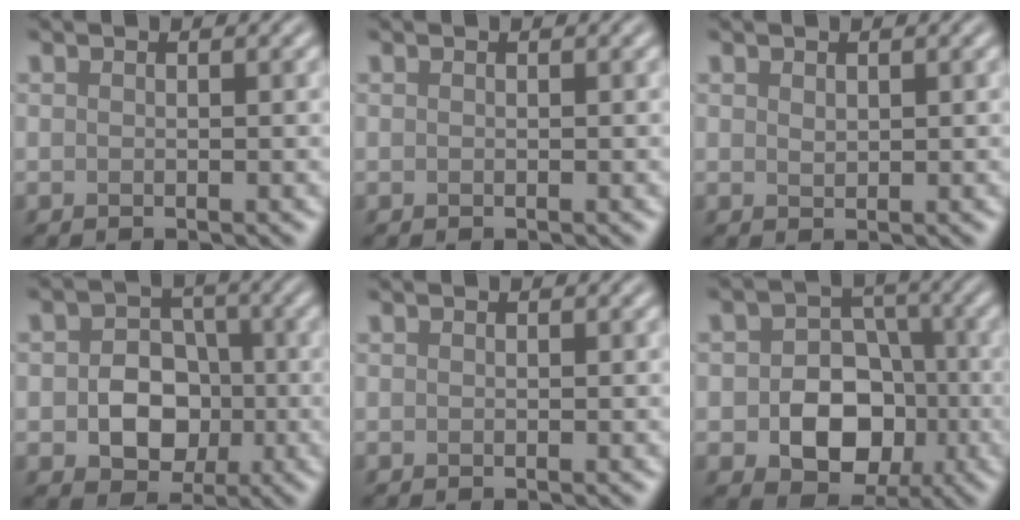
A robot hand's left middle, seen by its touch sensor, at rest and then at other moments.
{"total": 0.0}
{"total": 0.7, "force": [0.4, 0.4, 0.4], "torque": [-0.010, -0.001, 0.010]}
{"total": 6.0, "force": [-1.0, 4.8, 3.5], "torque": [-0.031, -0.005, -0.030]}
{"total": 0.0}
{"total": 7.7, "force": [-1.8, 6.1, 4.2], "torque": [-0.035, -0.009, -0.046]}